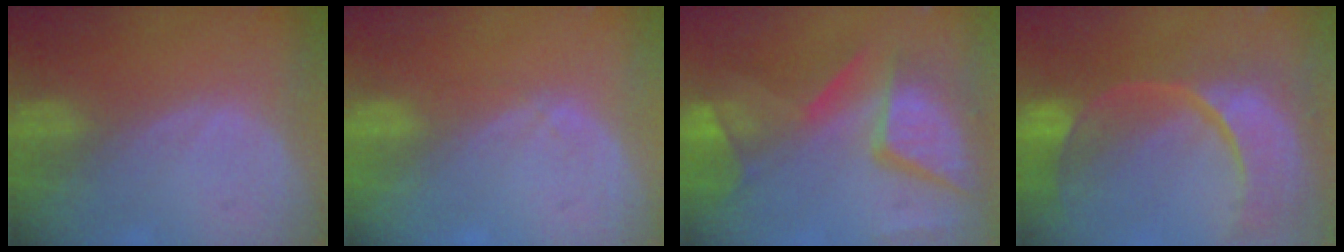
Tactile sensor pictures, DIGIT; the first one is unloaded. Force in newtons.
{"total": 0.9, "press": 0.8, "slide": 0.2}
{"total": 12.8, "press": 10.4, "slide": 7.4}
{"total": 13.8, "press": 10.9, "slide": 8.4}